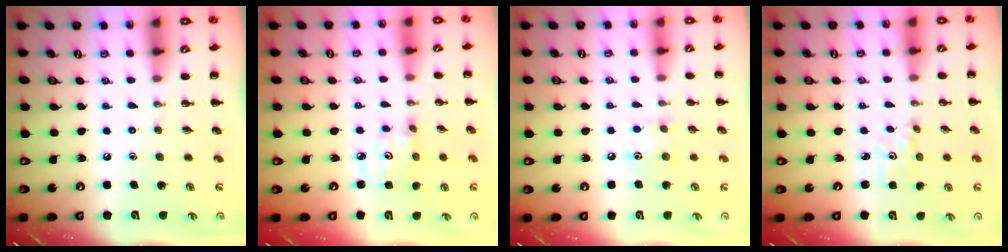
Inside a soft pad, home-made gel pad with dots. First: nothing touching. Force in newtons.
{"total": 2.8, "press": 2.8, "slide": 0.4}
{"total": 7.0, "press": 6.8, "slide": 1.5}
{"total": 2.3, "press": 2.2, "slide": 0.7}